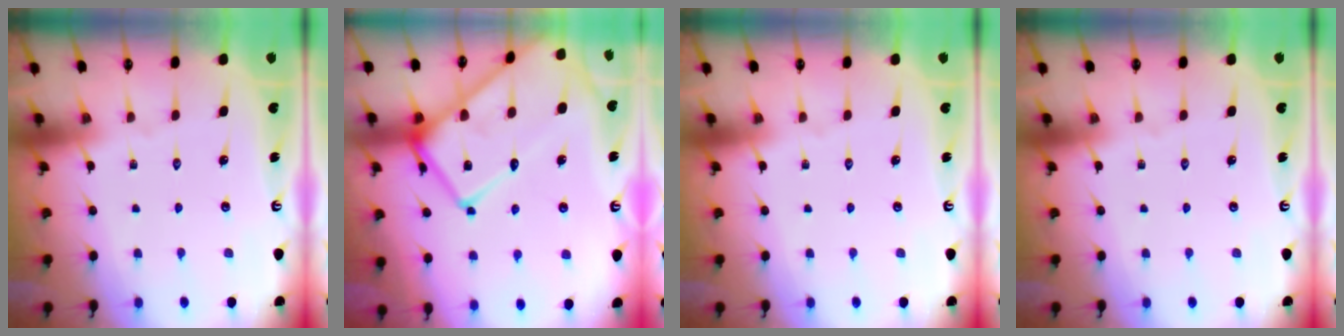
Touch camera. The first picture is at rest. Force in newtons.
{"total": 20.7, "press": 20.6, "slide": 1.7}
{"total": 0.0}
{"total": 0.0}